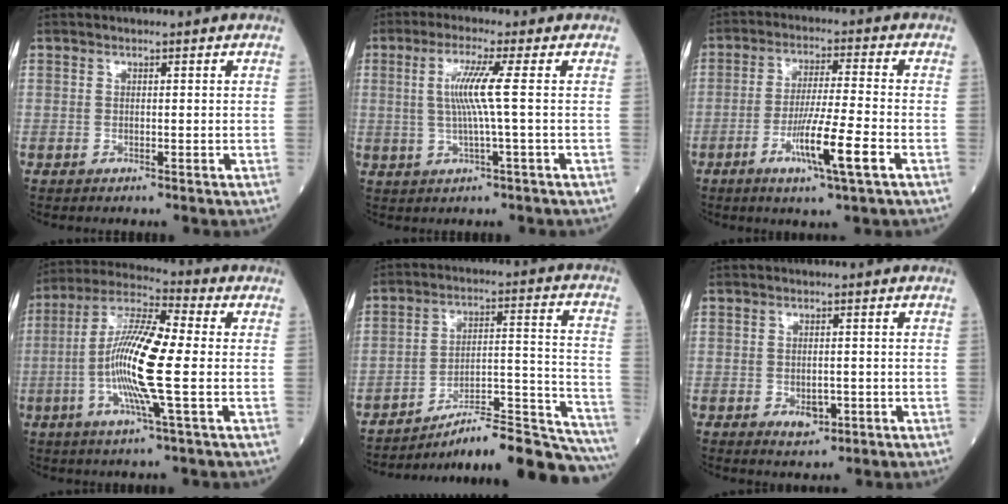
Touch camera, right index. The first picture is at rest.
{"total": 6.0, "force": [0.6, -1.1, 5.9], "torque": [-0.123, 0.002, 0.015]}
{"total": 9.3, "force": [-4.0, -0.3, 8.4], "torque": [-0.156, -0.014, -0.071]}
{"total": 13.7, "force": [-1.6, 0.7, 13.6], "torque": [-0.266, 0.000, -0.039]}
{"total": 22.0, "force": [-20.6, 0.6, 7.8], "torque": [-0.051, 0.032, -0.294]}
{"total": 2.8, "force": [-0.8, 1.7, 2.0], "torque": [-0.031, 0.002, -0.001]}